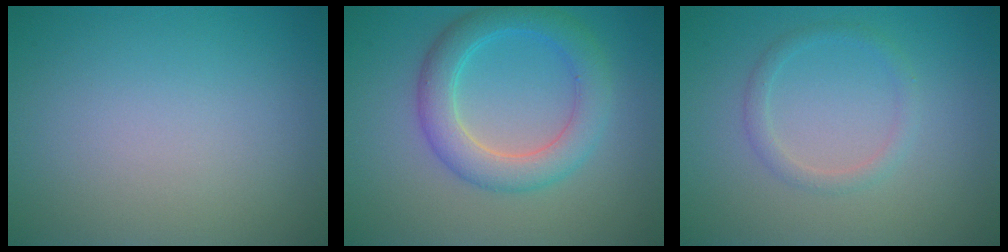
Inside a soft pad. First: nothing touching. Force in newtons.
{"total": 4.7, "press": 4.7, "slide": 0.2}
{"total": 1.5, "press": 1.5, "slide": 0.1}